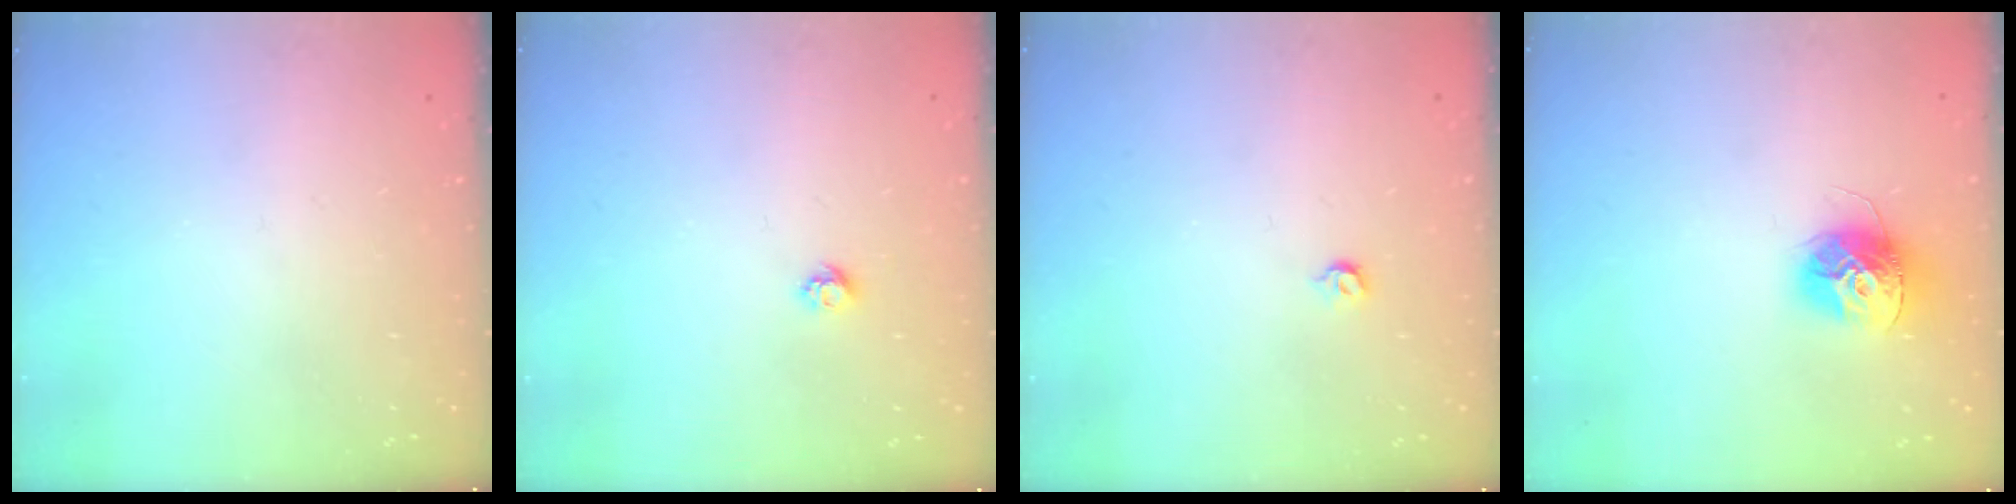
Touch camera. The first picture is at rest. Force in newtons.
{"total": 4.3, "press": 4.3, "slide": 0.5}
{"total": 3.6, "press": 3.6, "slide": 0.8}
{"total": 13.2, "press": 13.2, "slide": 1.2}